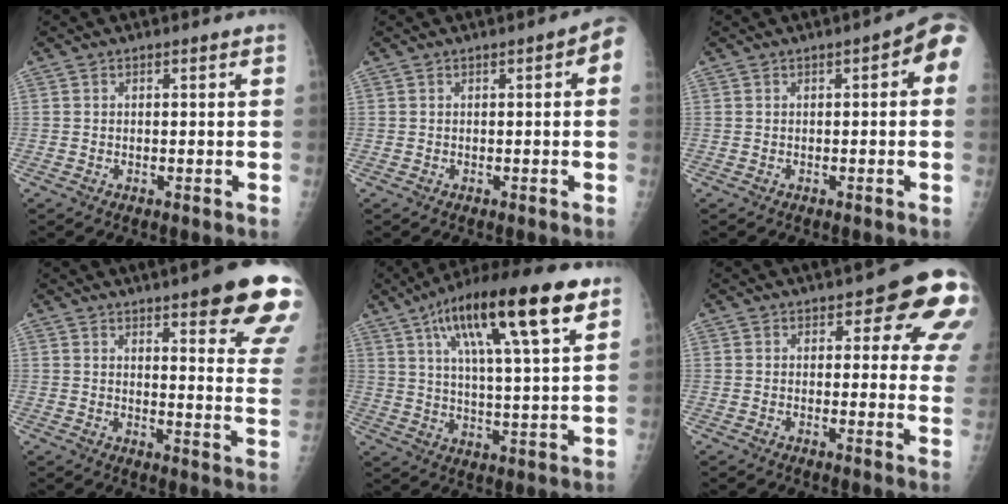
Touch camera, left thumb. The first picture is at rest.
{"total": 3.3, "force": [0.7, 1.1, 3.1], "torque": [-0.034, 0.011, 0.000]}
{"total": 5.8, "force": [1.3, 1.9, 5.3], "torque": [-0.054, 0.015, 0.003]}
{"total": 19.3, "force": [12.5, 3.8, 14.3], "torque": [-0.156, -0.052, 0.145]}
{"total": 21.7, "force": [10.7, 5.2, 18.2], "torque": [-0.286, -0.006, 0.172]}
{"total": 12.4, "force": [6.0, 5.0, 9.6], "torque": [-0.067, -0.024, 0.055]}